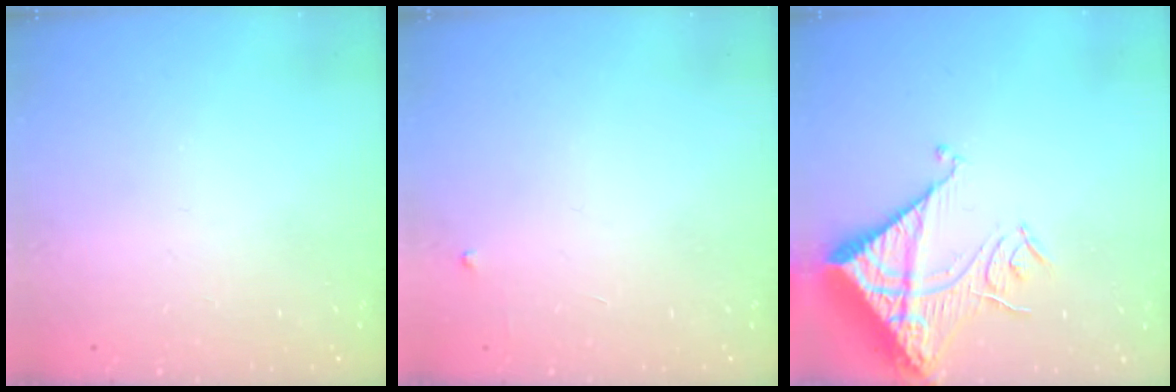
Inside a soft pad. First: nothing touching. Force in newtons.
{"total": 2.6, "press": 2.6, "slide": 0.4}
{"total": 14.3, "press": 14.2, "slide": 1.6}